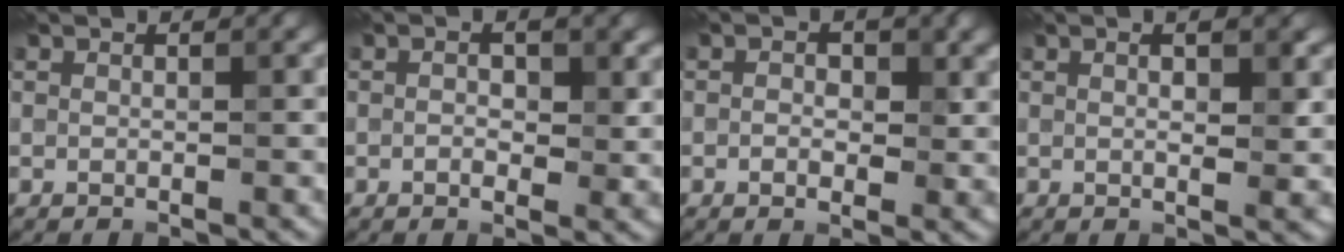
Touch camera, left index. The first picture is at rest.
{"total": 2.7, "force": [0.1, 1.4, 2.3], "torque": [-0.034, -0.004, 0.000]}
{"total": 2.5, "force": [0.1, 1.6, 1.9], "torque": [-0.020, -0.007, 0.001]}
{"total": 3.6, "force": [1.0, 1.1, 3.3], "torque": [-0.036, 0.003, 0.007]}